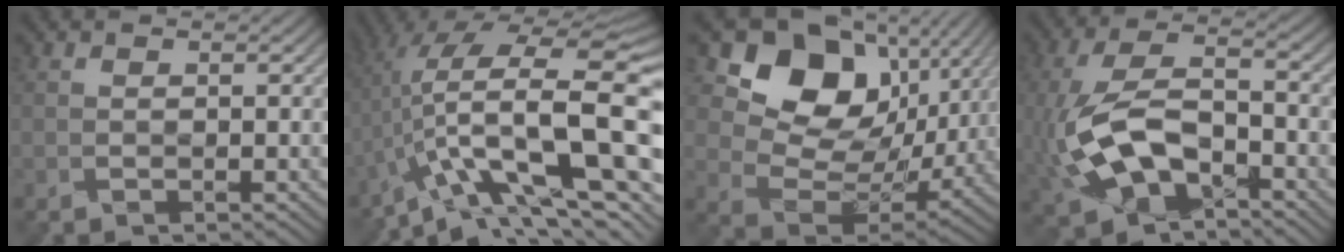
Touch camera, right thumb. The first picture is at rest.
{"total": 16.7, "force": [-3.4, 5.8, 15.3], "torque": [-0.243, 0.017, -0.060]}
{"total": 14.9, "force": [6.6, 10.7, 8.1], "torque": [-0.143, 0.011, 0.120]}
{"total": 11.2, "force": [-3.6, 5.8, 8.9], "torque": [-0.211, -0.006, -0.070]}